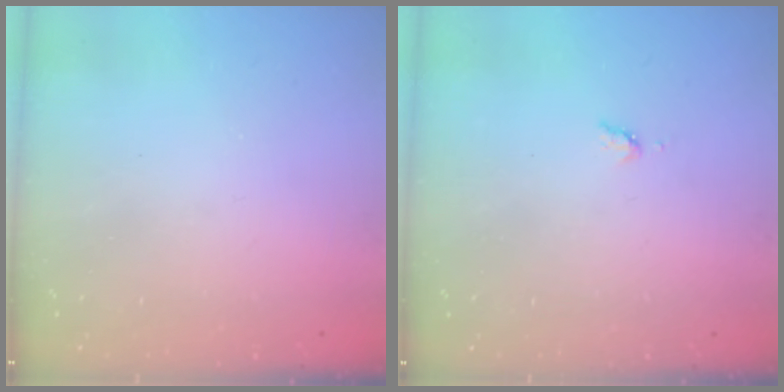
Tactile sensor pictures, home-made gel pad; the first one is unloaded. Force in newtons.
{"total": 3.5, "press": 3.5, "slide": 0.5}